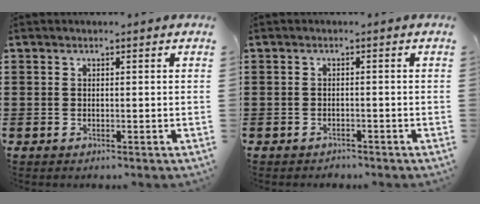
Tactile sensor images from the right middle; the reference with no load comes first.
{"total": 1.1, "force": [-1.0, 0.3, -0.1], "torque": [-0.001, 0.003, -0.024]}